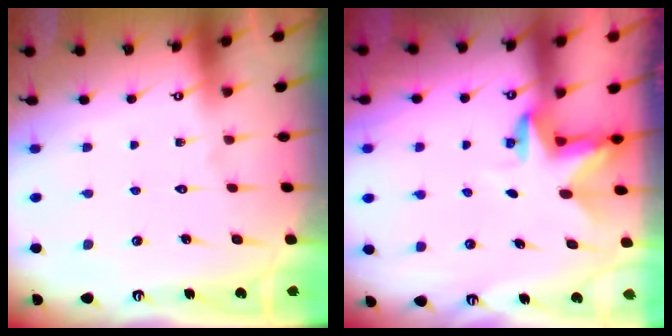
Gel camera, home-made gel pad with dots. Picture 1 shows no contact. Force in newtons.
{"total": 2.9, "press": 2.9, "slide": 0.1}